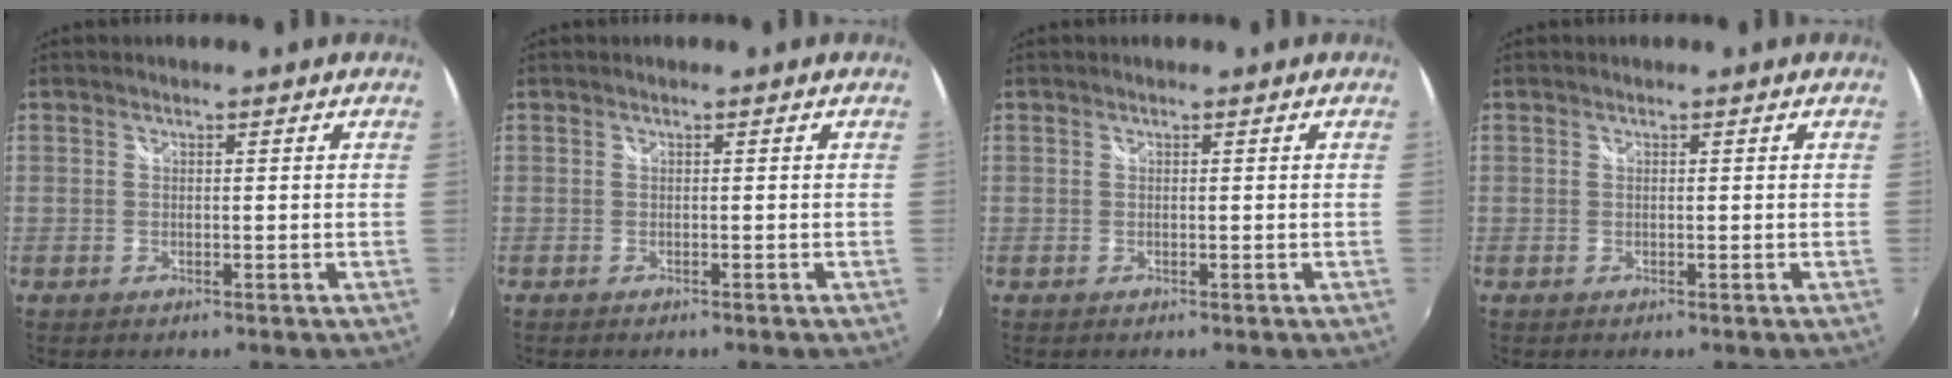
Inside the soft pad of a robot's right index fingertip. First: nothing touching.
{"total": 0.5, "force": [-0.5, 0.1, 0.1], "torque": [-0.004, -0.003, -0.009]}
{"total": 0.0}
{"total": 0.0}